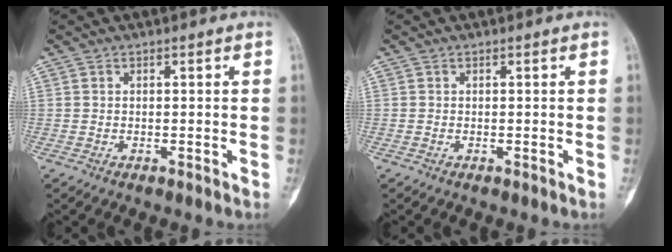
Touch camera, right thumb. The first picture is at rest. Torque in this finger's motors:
{"motor_torque": [-0.11, 0.16, -0.07, 0.05, -0.03]}